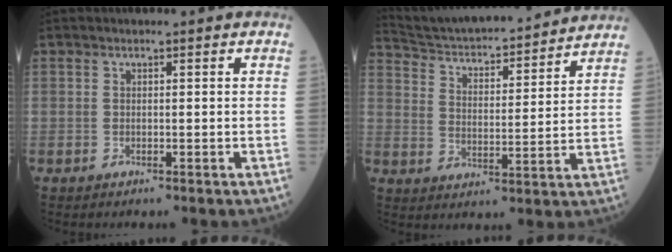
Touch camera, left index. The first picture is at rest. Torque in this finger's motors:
{"motor_torque": [-0.59, -1.46, 0.14, 0.03]}